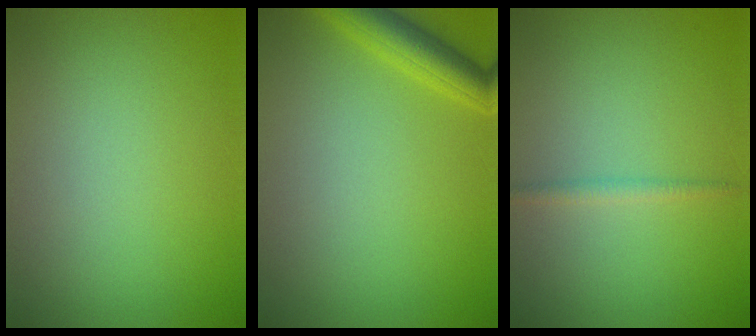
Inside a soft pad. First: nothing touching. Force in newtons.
{"total": 3.1, "press": 3.1, "slide": 0.2}
{"total": 1.0, "press": 1.0, "slide": 0.0}